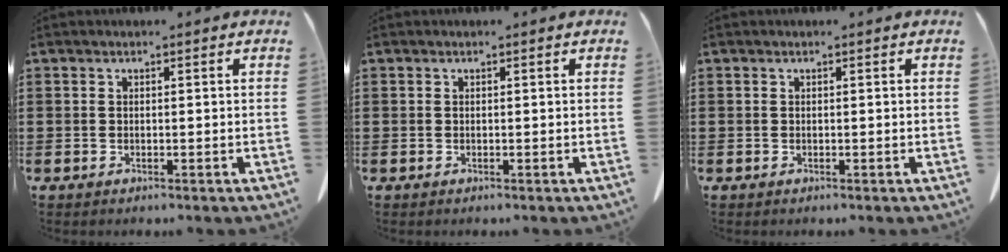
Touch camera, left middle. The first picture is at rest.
{"total": 0.0}
{"total": 0.0}